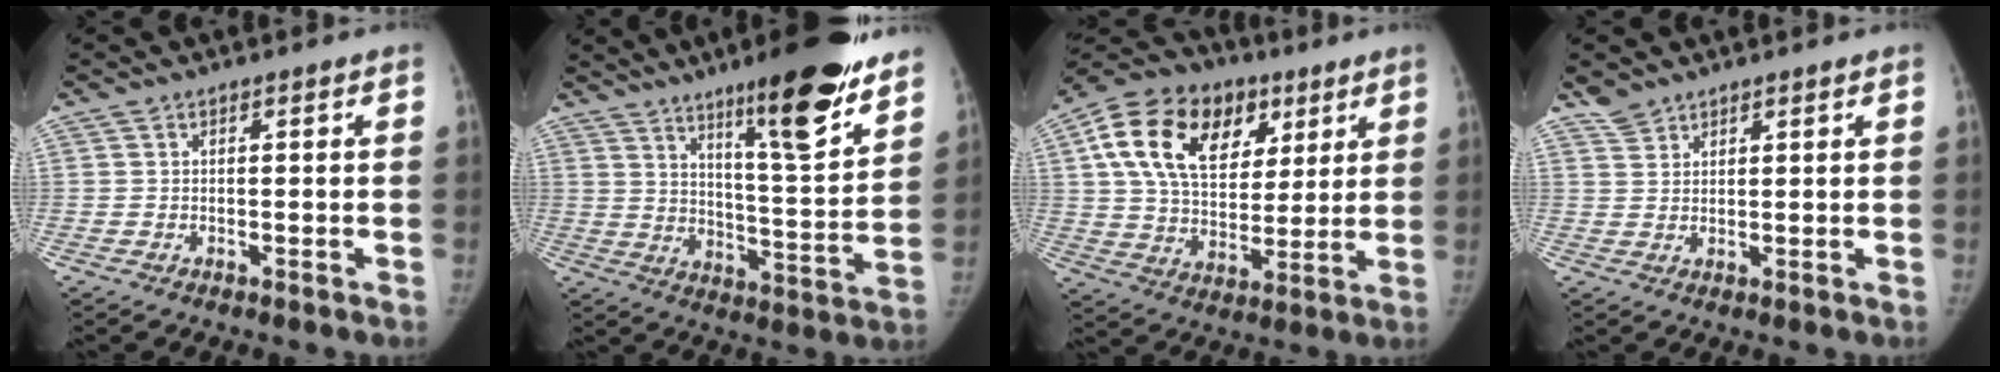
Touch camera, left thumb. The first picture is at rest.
{"total": 18.5, "force": [12.5, 2.9, 13.4], "torque": [-0.166, -0.080, 0.193]}
{"total": 22.4, "force": [8.6, 15.2, 14.1], "torque": [-0.227, 0.006, 0.143]}
{"total": 2.8, "force": [2.5, 1.3, 0.3], "torque": [0.003, -0.003, 0.047]}